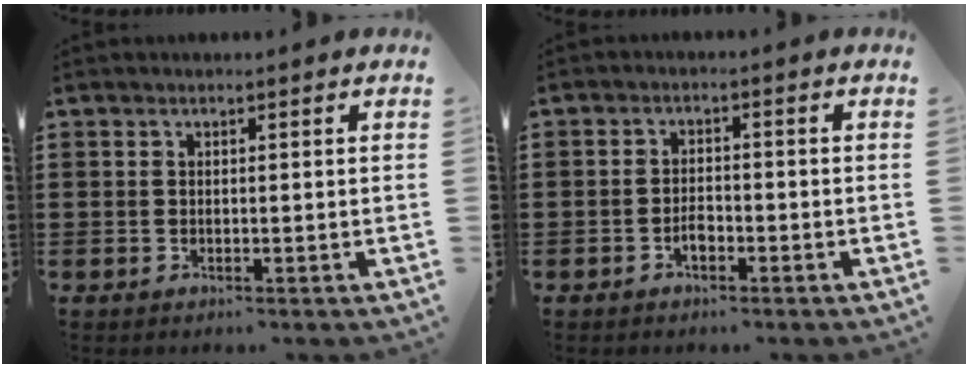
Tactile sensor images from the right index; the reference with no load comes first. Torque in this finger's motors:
{"motor_torque": [1.24, 0.90, 0.22, 0.00]}